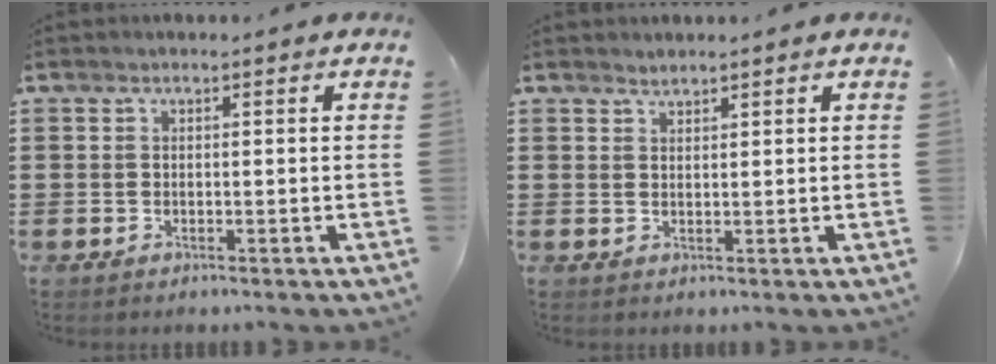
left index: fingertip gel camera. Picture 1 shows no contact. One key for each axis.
{"total": 1.1, "fx": 1.1, "fy": 0.1, "fz": -0.1, "tx": 0.000, "ty": 0.000, "tz": 0.022}